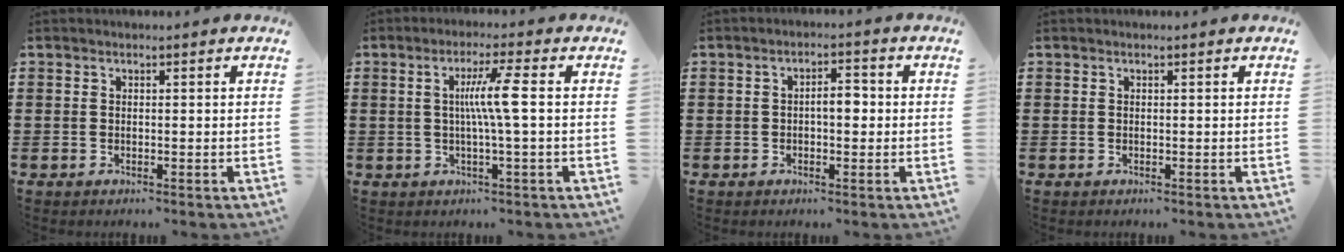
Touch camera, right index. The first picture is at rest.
{"total": 5.8, "force": [0.4, -0.4, 5.8], "torque": [-0.110, -0.004, 0.000]}
{"total": 3.4, "force": [-0.3, 1.4, 3.1], "torque": [-0.049, 0.005, -0.010]}
{"total": 0.0}